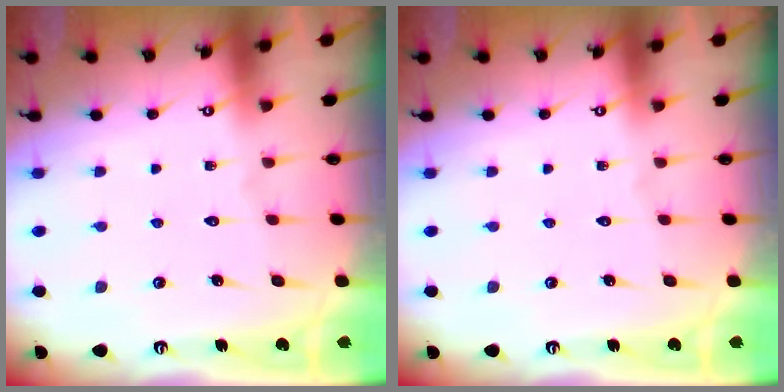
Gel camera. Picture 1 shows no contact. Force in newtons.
{"total": 0.0}